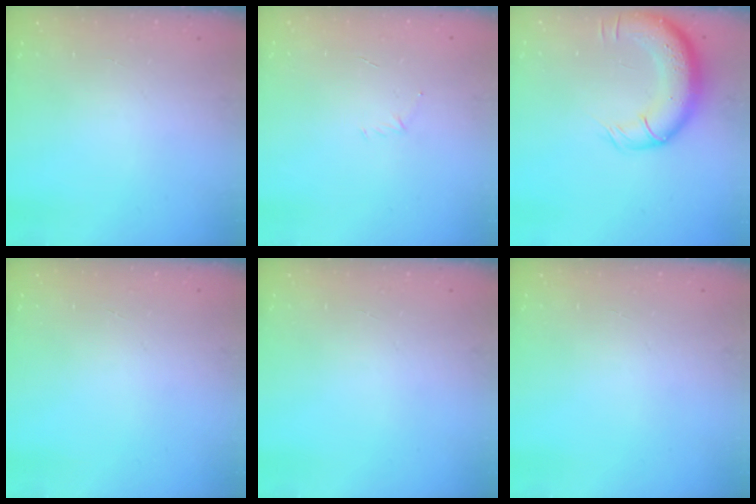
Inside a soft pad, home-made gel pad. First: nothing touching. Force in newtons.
{"total": 2.9, "press": 2.8, "slide": 0.8}
{"total": 13.7, "press": 13.3, "slide": 3.4}
{"total": 0.0}
{"total": 0.0}
{"total": 0.0}